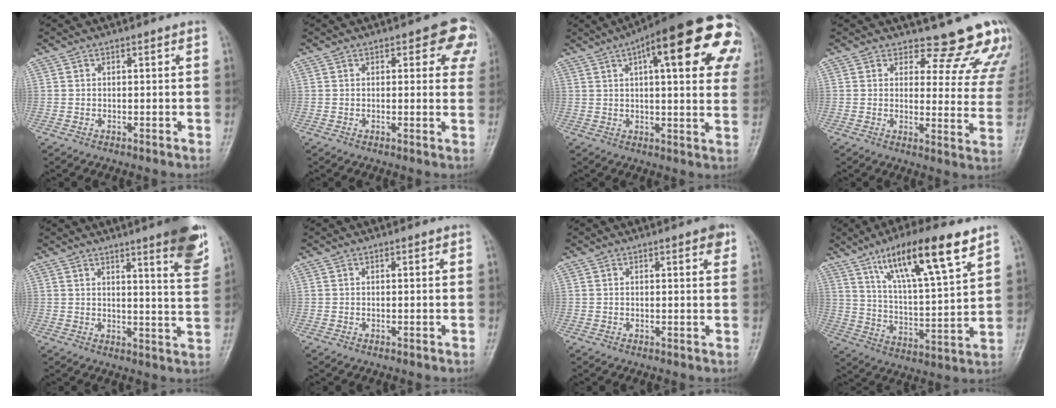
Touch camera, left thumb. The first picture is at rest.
{"total": 6.8, "force": [3.1, 3.7, 4.8], "torque": [-0.004, -0.004, 0.025]}
{"total": 26.7, "force": [10.4, 8.1, 23.2], "torque": [-0.257, 0.025, 0.135]}
{"total": 13.3, "force": [12.2, 4.3, 2.9], "torque": [0.012, -0.115, 0.119]}
{"total": 10.6, "force": [6.4, 1.2, 8.4], "torque": [-0.095, -0.038, 0.077]}
{"total": 0.0}
{"total": 2.5, "force": [1.4, 0.7, 1.9], "torque": [-0.018, -0.003, 0.013]}
{"total": 17.3, "force": [10.3, 3.5, 13.5], "torque": [-0.217, -0.041, 0.185]}